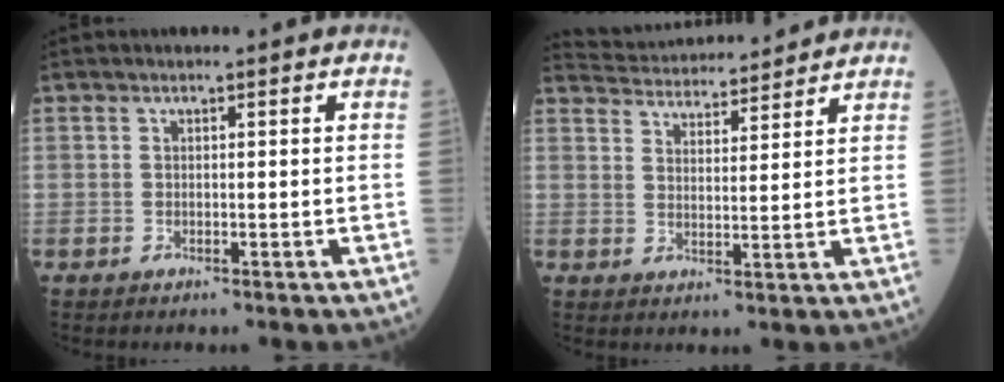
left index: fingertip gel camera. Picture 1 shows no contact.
{"total": 11.4, "force": [11.2, 1.3, 1.9], "torque": [-0.038, 0.024, 0.166]}